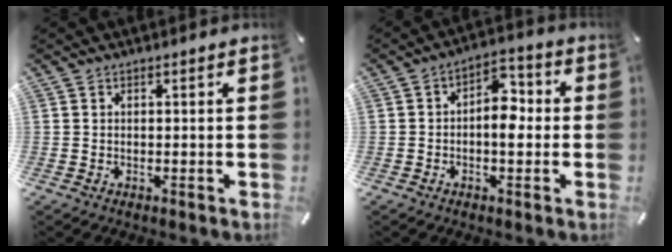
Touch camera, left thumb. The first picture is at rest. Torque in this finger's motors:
{"motor_torque": [0.98, 1.62, 0.56, 0.02, 0.07]}